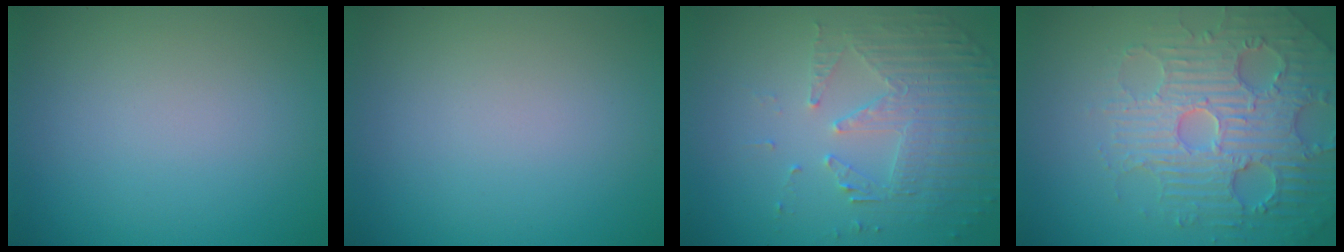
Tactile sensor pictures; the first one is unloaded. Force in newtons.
{"total": 0.0}
{"total": 5.3, "press": 3.7, "slide": 3.8}
{"total": 5.3, "press": 5.2, "slide": 1.2}